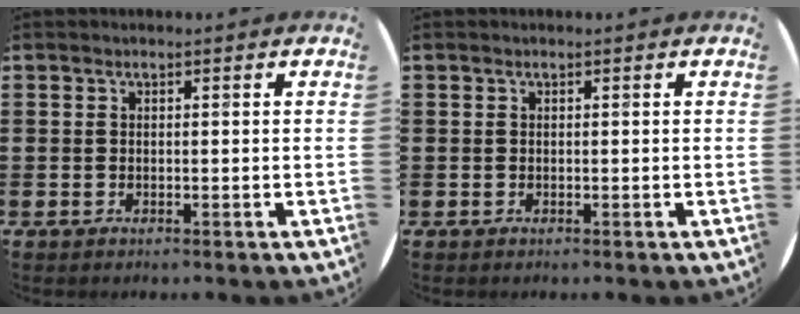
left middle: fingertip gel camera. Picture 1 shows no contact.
{"total": 0.0}